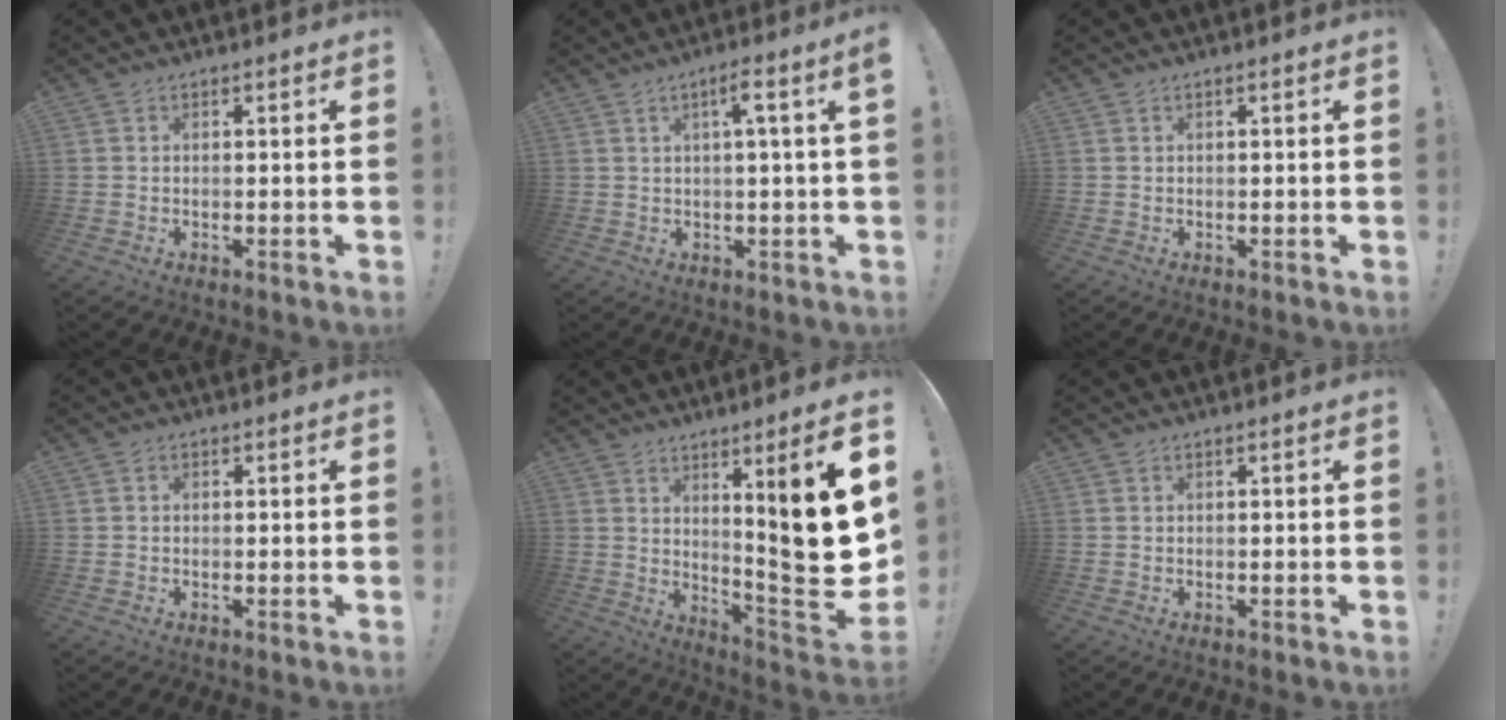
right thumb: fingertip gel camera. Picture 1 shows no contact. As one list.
[{"total": 4.7, "force": [1.3, -0.6, 4.5], "torque": [-0.070, -0.007, 0.013]}, {"total": 0.0}, {"total": 0.7, "force": [-0.2, 0.6, 0.3], "torque": [-0.004, 0.004, -0.004]}, {"total": 18.7, "force": [5.3, 1.8, 17.9], "torque": [-0.244, -0.058, 0.077]}, {"total": 0.0}]